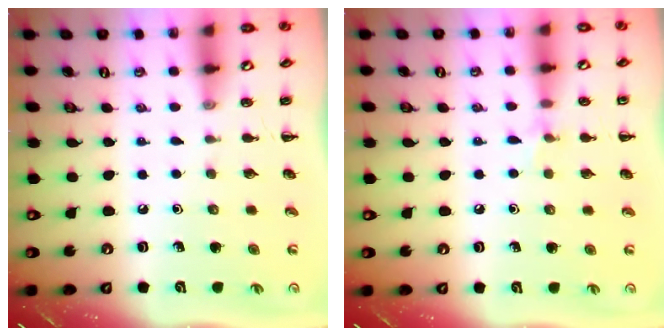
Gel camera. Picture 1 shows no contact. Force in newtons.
{"total": 5.3, "press": 5.0, "slide": 1.8}